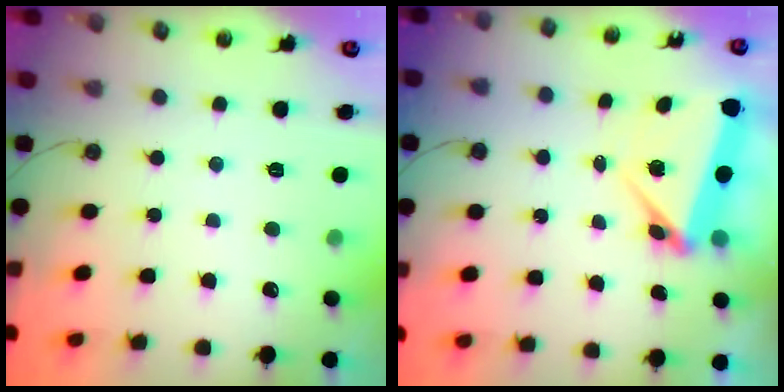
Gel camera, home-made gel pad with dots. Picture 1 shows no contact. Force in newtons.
{"total": 5.9, "press": 5.9, "slide": 0.3}